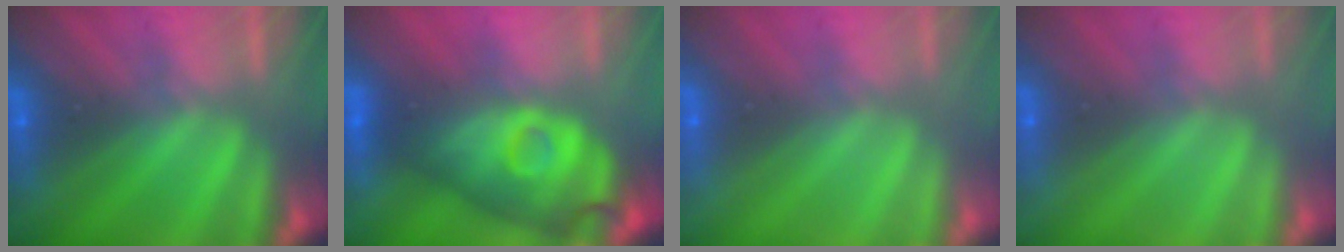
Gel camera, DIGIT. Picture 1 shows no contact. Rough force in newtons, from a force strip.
{"total": 4.5}
{"total": 2.9}
{"total": 2.9}